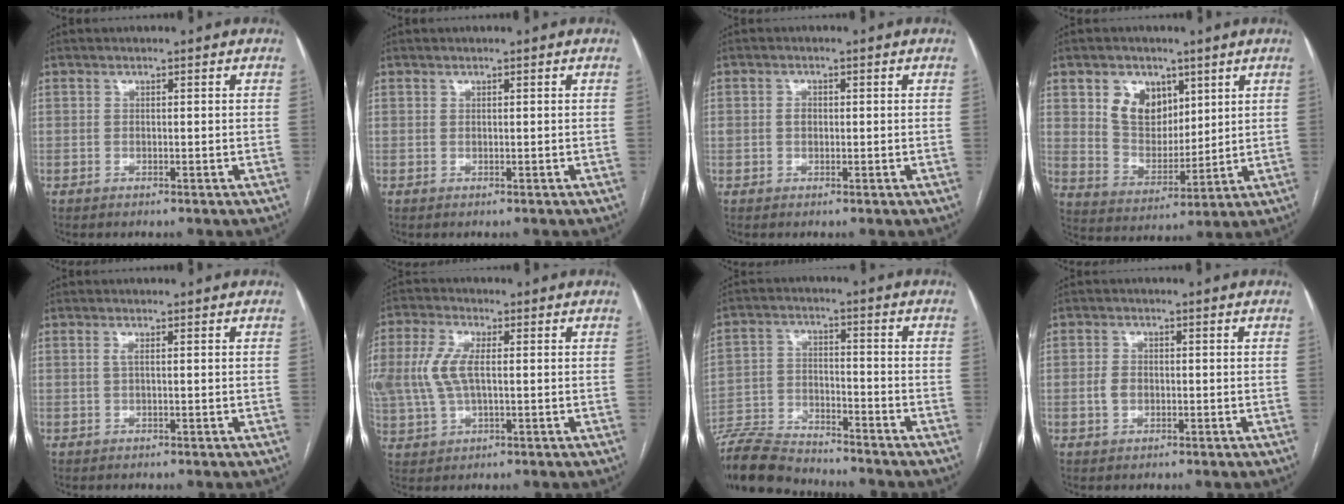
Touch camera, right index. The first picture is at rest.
{"total": 0.0}
{"total": 1.9, "force": [0.1, 1.5, 1.2], "torque": [-0.026, 0.011, 0.004]}
{"total": 9.3, "force": [4.6, 6.6, 4.7], "torque": [-0.089, 0.010, 0.095]}
{"total": 0.9, "force": [0.2, 0.0, 0.9], "torque": [-0.024, 0.000, 0.004]}
{"total": 9.8, "force": [1.1, 4.8, 8.5], "torque": [-0.209, 0.013, 0.026]}
{"total": 11.7, "force": [-11.1, 1.7, 3.2], "torque": [-0.061, -0.006, -0.202]}
{"total": 2.5, "force": [-0.3, 1.9, 1.6], "torque": [-0.032, 0.007, -0.004]}